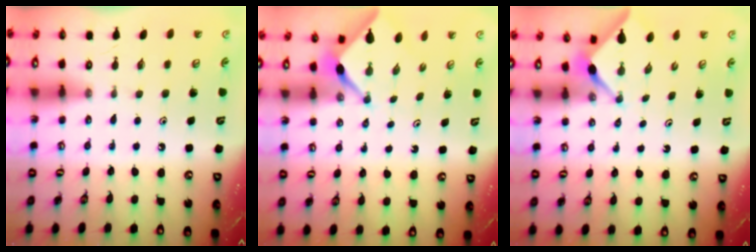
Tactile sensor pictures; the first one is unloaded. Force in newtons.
{"total": 2.3, "press": 2.2, "slide": 0.3}
{"total": 2.9, "press": 2.9, "slide": 0.2}